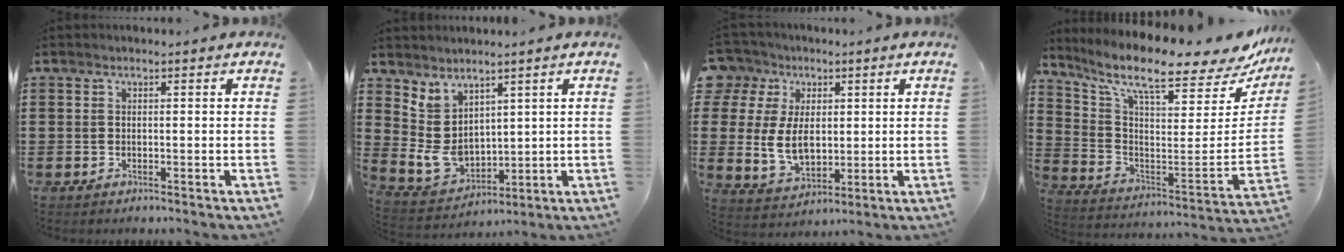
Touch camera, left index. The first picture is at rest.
{"total": 6.0, "force": [2.1, 4.6, 3.3], "torque": [-0.095, -0.003, 0.042]}
{"total": 8.9, "force": [1.0, 7.3, 5.0], "torque": [-0.124, 0.008, 0.014]}
{"total": 10.3, "force": [8.1, 1.4, 6.1], "torque": [-0.137, -0.070, 0.132]}